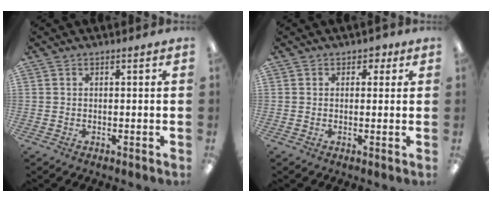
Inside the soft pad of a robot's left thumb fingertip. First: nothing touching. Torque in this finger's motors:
{"motor_torque": [0.16, 0.06, 0.14, 0.04, -0.01]}